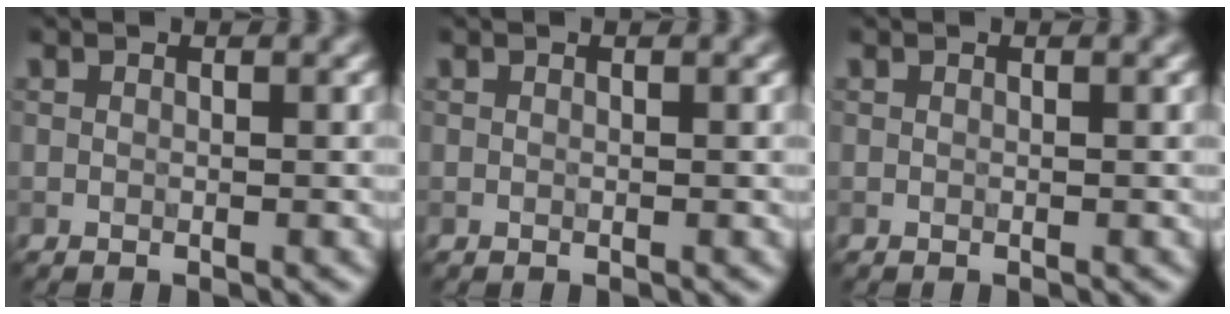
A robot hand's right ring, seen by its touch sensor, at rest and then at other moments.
{"total": 0.0}
{"total": 0.0}